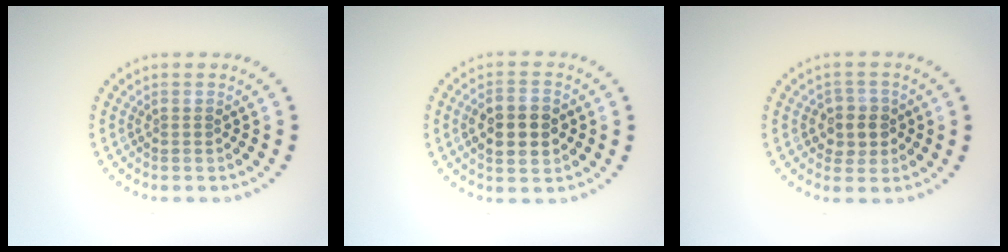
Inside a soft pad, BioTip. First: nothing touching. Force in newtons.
{"total": 4.4, "press": 4.4, "slide": 0.3}
{"total": 2.6, "press": 2.4, "slide": 0.8}